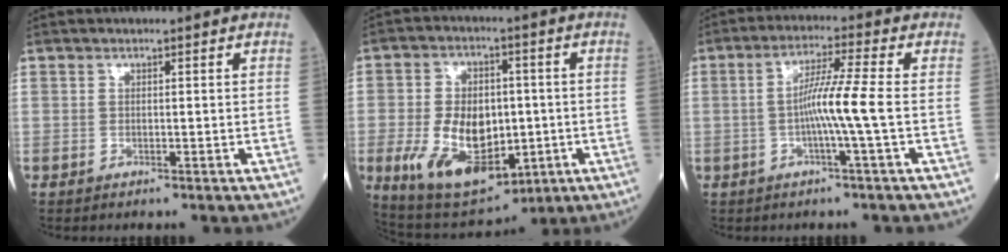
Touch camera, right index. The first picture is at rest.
{"total": 15.2, "force": [-3.2, 8.4, 12.2], "torque": [-0.219, -0.004, -0.037]}
{"total": 6.8, "force": [-1.0, -1.4, 6.5], "torque": [-0.123, 0.006, -0.022]}